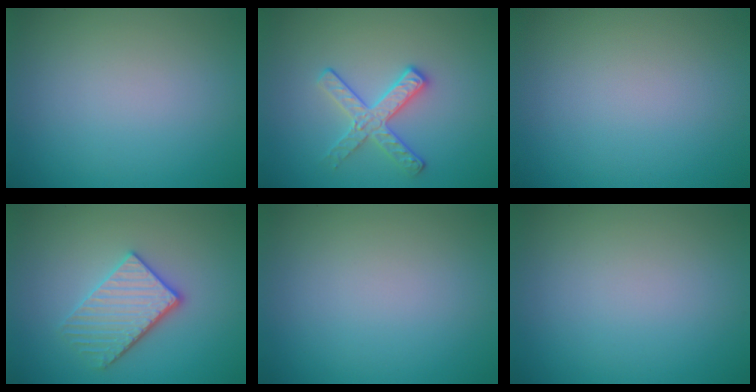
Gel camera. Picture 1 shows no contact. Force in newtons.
{"total": 2.8, "press": 2.7, "slide": 0.7}
{"total": 0.0}
{"total": 3.7, "press": 3.3, "slide": 1.6}
{"total": 0.0}
{"total": 0.0}